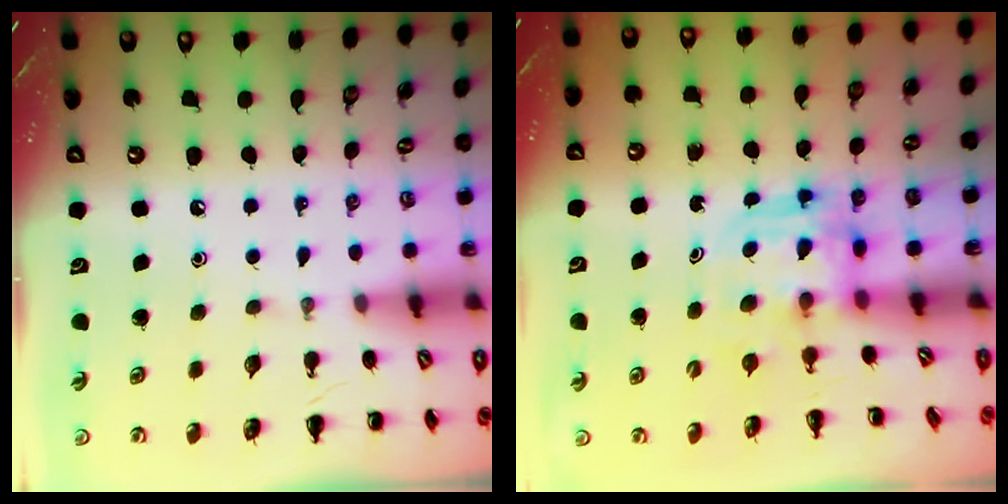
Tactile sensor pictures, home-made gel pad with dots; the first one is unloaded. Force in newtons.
{"total": 3.6, "press": 3.6, "slide": 0.2}